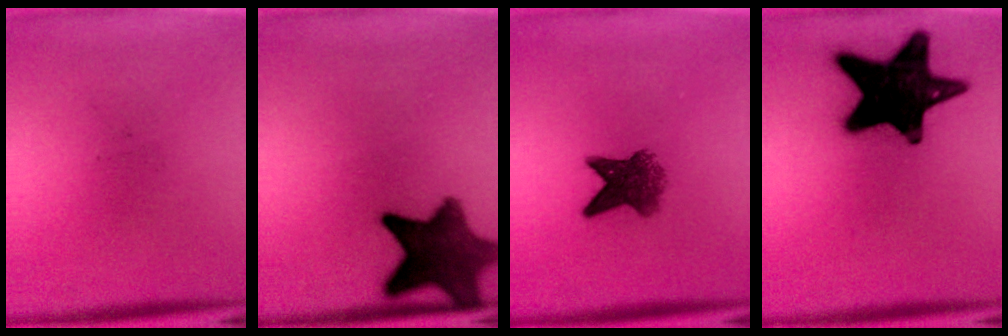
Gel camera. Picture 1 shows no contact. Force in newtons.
{"total": 11.6}
{"total": 5.9}
{"total": 19.4}